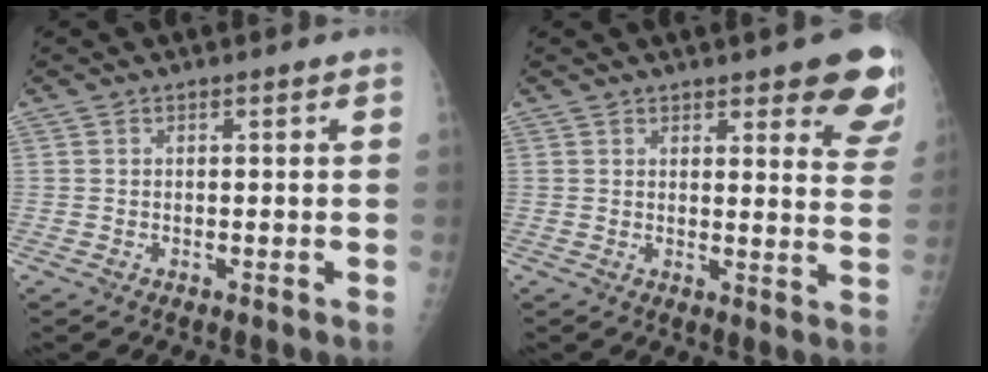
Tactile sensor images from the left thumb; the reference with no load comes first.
{"total": 11.8, "force": [8.1, 3.5, 7.8], "torque": [-0.049, -0.043, 0.082]}